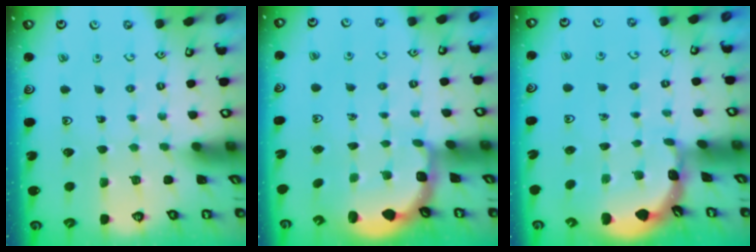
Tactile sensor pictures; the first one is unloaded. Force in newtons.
{"total": 3.0, "press": 2.0, "slide": 2.2}
{"total": 1.6, "press": 1.6, "slide": 0.1}